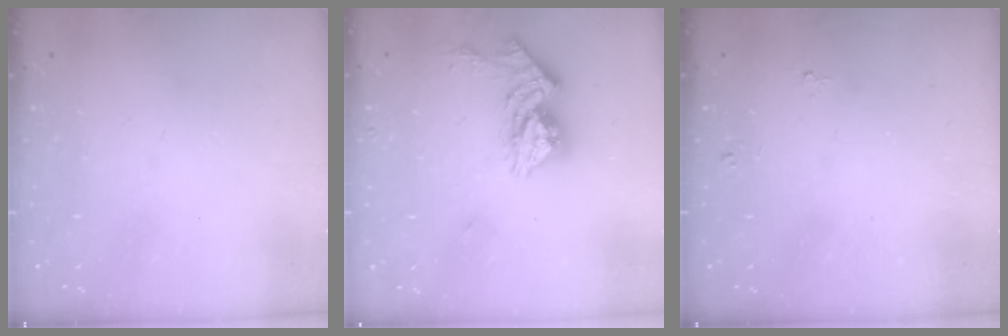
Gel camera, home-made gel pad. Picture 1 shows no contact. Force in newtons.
{"total": 11.7, "press": 11.7, "slide": 0.8}
{"total": 4.1, "press": 4.1, "slide": 0.4}